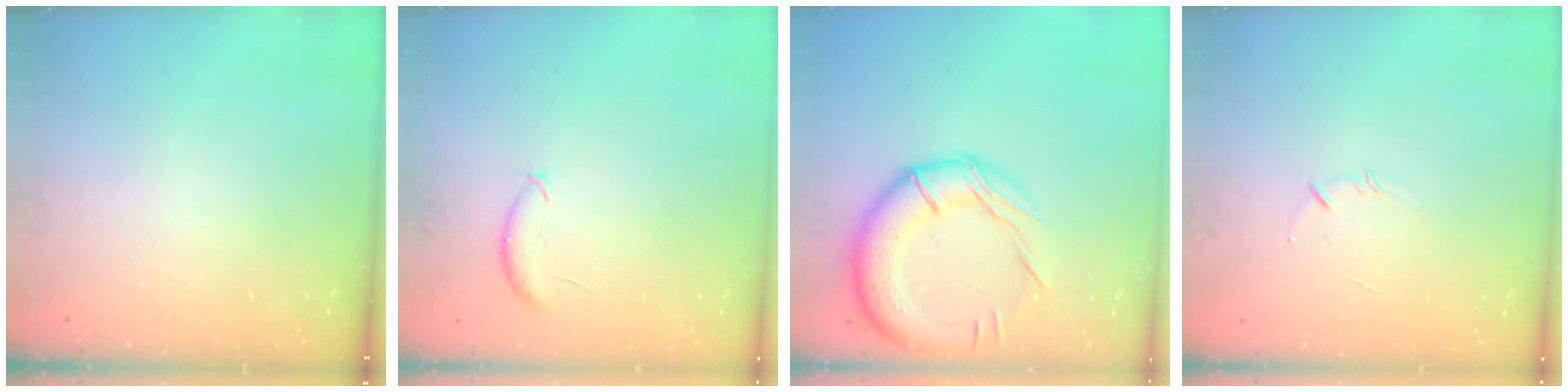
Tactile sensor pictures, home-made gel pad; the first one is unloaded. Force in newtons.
{"total": 8.7, "press": 8.6, "slide": 1.2}
{"total": 20.0, "press": 19.9, "slide": 2.3}
{"total": 2.4, "press": 2.3, "slide": 0.5}